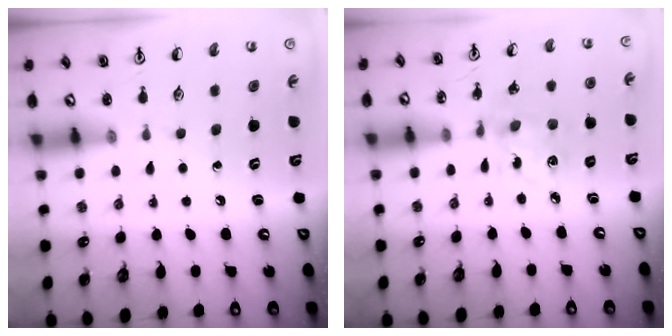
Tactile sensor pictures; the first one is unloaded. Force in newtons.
{"total": 2.6, "press": 2.4, "slide": 0.9}